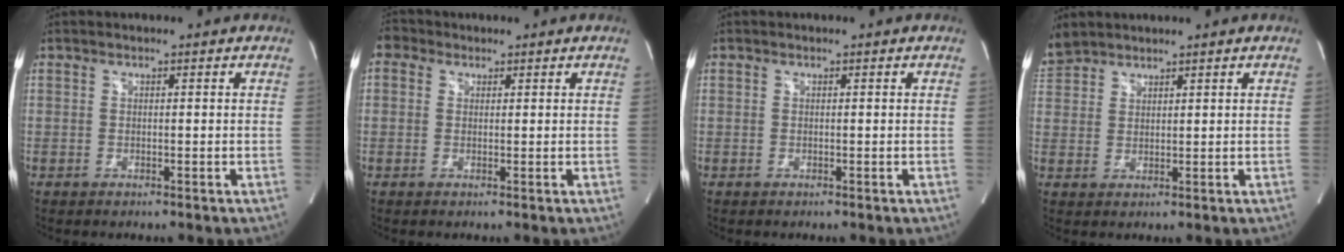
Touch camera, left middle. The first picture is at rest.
{"total": 2.7, "force": [1.2, 2.3, 0.8], "torque": [-0.018, 0.016, 0.018]}
{"total": 0.0}
{"total": 4.6, "force": [4.2, 1.6, 0.6], "torque": [-0.023, 0.019, 0.090]}